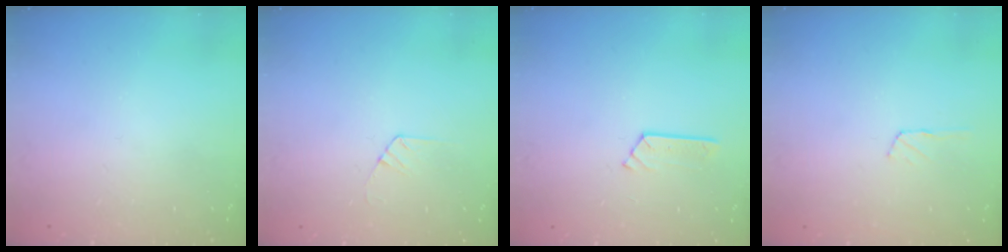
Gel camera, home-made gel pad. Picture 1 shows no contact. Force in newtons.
{"total": 5.6, "press": 5.6, "slide": 0.5}
{"total": 2.4, "press": 2.4, "slide": 0.2}
{"total": 3.4, "press": 3.4, "slide": 0.4}